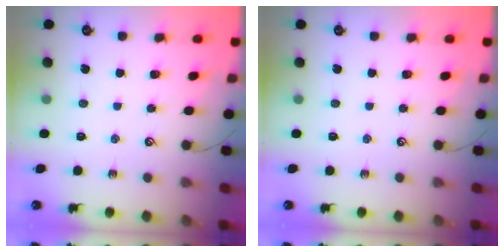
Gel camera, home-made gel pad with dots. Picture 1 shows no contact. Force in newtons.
{"total": 0.0}